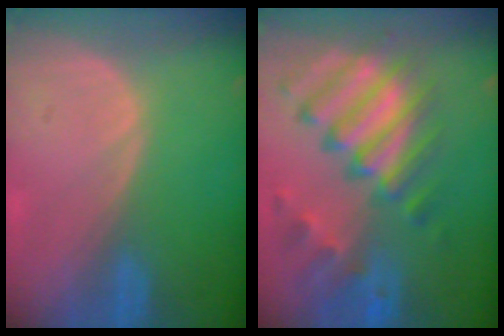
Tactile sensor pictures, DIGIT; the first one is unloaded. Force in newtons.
{"total": 11.4, "press": 9.9, "slide": 5.8}